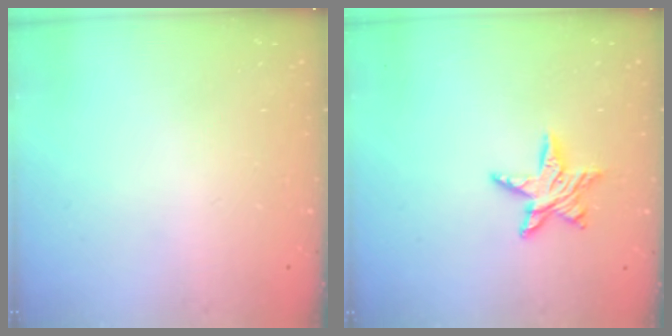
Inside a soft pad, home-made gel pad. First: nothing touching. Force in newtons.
{"total": 8.7, "press": 8.6, "slide": 0.6}